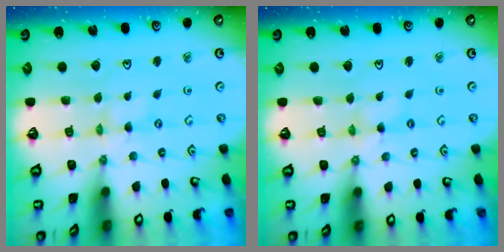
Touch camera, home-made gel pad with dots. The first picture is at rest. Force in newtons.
{"total": 0.0}